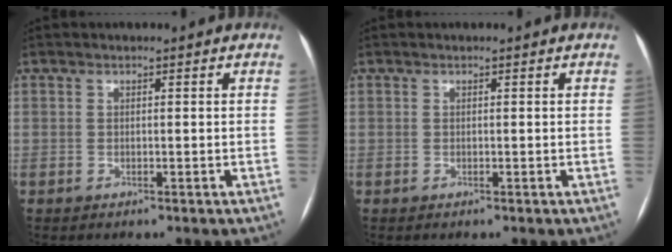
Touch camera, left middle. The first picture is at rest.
{"total": 0.0}